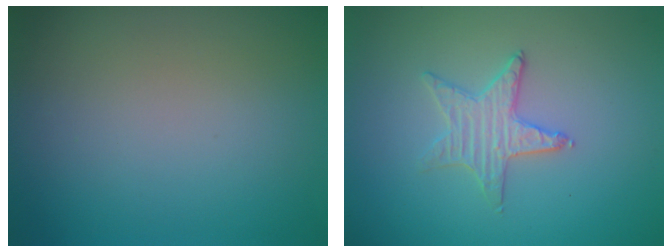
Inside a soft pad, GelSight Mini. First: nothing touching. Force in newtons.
{"total": 1.6, "press": 1.6, "slide": 0.2}